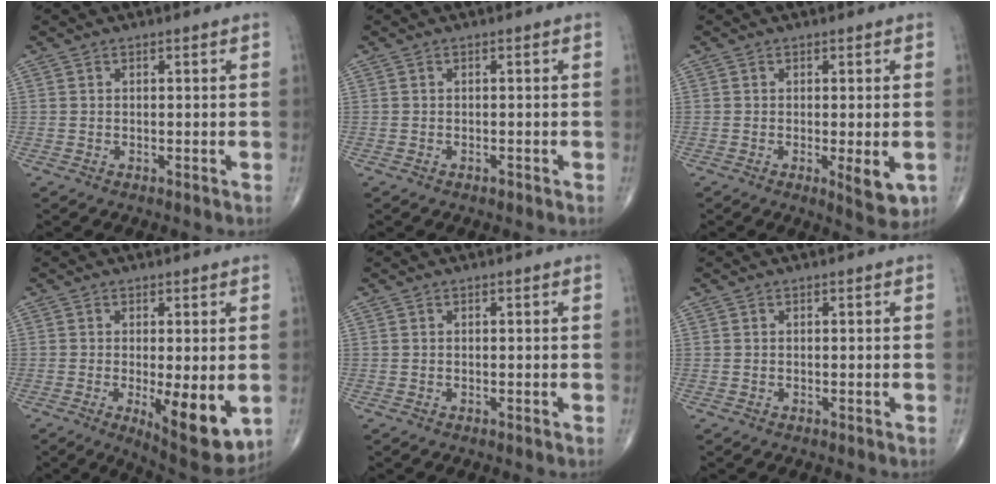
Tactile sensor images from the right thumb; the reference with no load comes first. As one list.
[{"total": 0.6, "force": [-0.4, 0.4, 0.3], "torque": [-0.003, 0.000, -0.009]}, {"total": 4.9, "force": [-0.9, 1.6, 4.5], "torque": [-0.063, -0.014, -0.011]}, {"total": 11.0, "force": [-2.2, 3.6, 10.2], "torque": [-0.141, -0.027, -0.024]}, {"total": 0.0}, {"total": 0.0}]